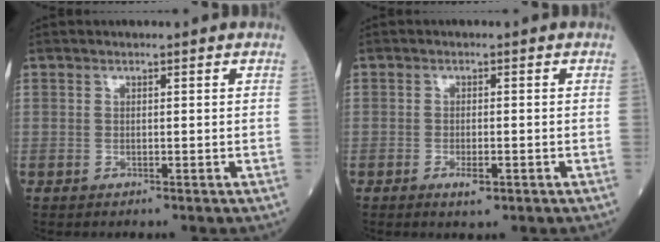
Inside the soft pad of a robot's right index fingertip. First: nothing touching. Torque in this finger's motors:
{"motor_torque": [0.22, -0.06, 0.15, 0.02]}